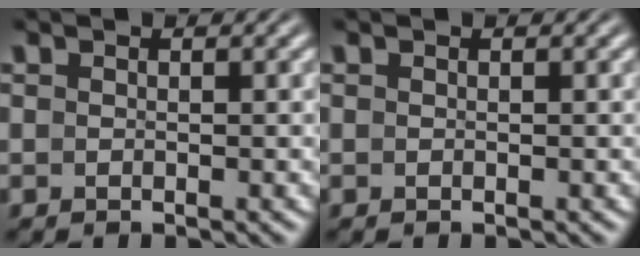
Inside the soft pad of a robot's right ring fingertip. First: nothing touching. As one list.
[{"total": 0.0}]